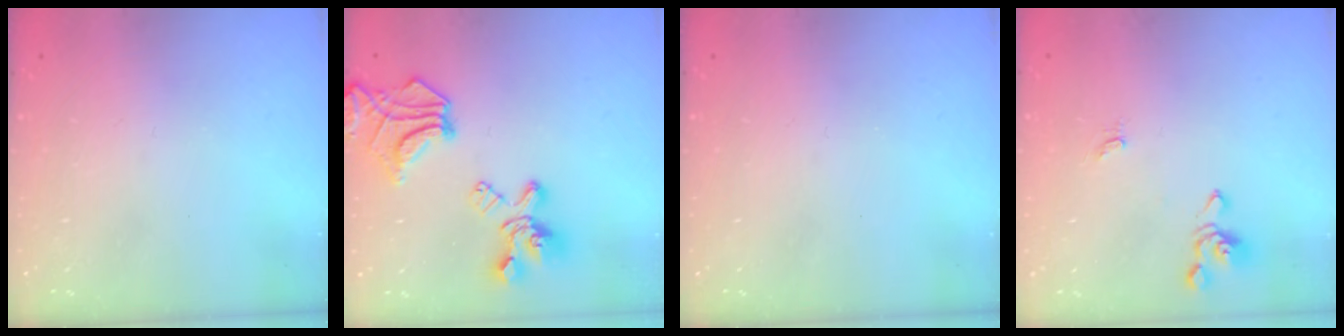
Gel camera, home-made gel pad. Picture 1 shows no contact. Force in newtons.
{"total": 12.9, "press": 12.7, "slide": 2.6}
{"total": 0.0}
{"total": 0.6, "press": 0.4, "slide": 0.4}